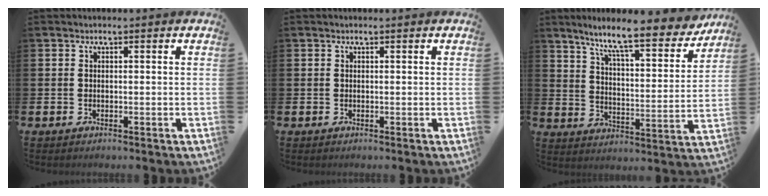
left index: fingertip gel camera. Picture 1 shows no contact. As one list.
[{"total": 0.0}, {"total": 10.0, "force": [8.7, 1.3, 4.9], "torque": [-0.116, -0.058, 0.142]}]